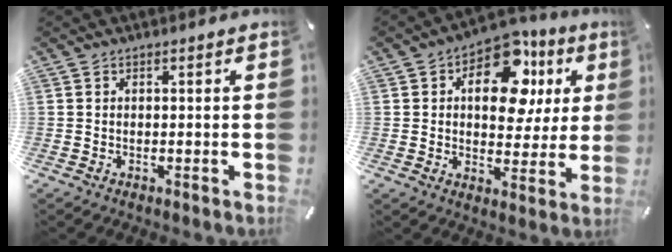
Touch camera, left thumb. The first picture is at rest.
{"total": 15.4, "force": [5.6, 9.5, 10.8], "torque": [-0.145, -0.023, 0.093]}